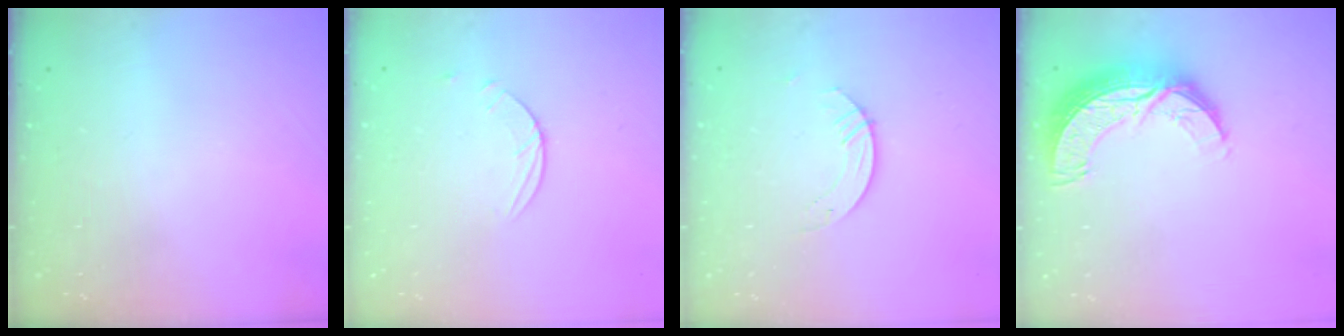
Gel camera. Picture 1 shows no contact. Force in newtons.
{"total": 2.9, "press": 2.8, "slide": 0.3}
{"total": 2.8, "press": 2.8, "slide": 0.2}
{"total": 10.2, "press": 10.2, "slide": 0.6}